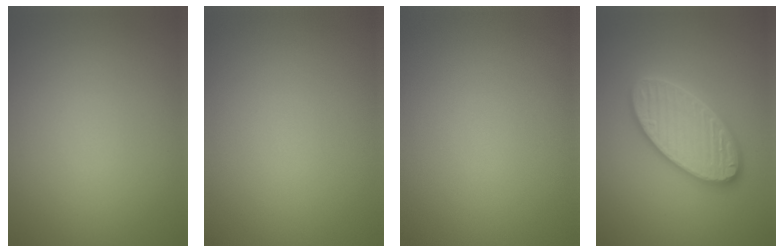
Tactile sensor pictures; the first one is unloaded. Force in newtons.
{"total": 0.0}
{"total": 0.0}
{"total": 5.8, "press": 5.8, "slide": 0.6}